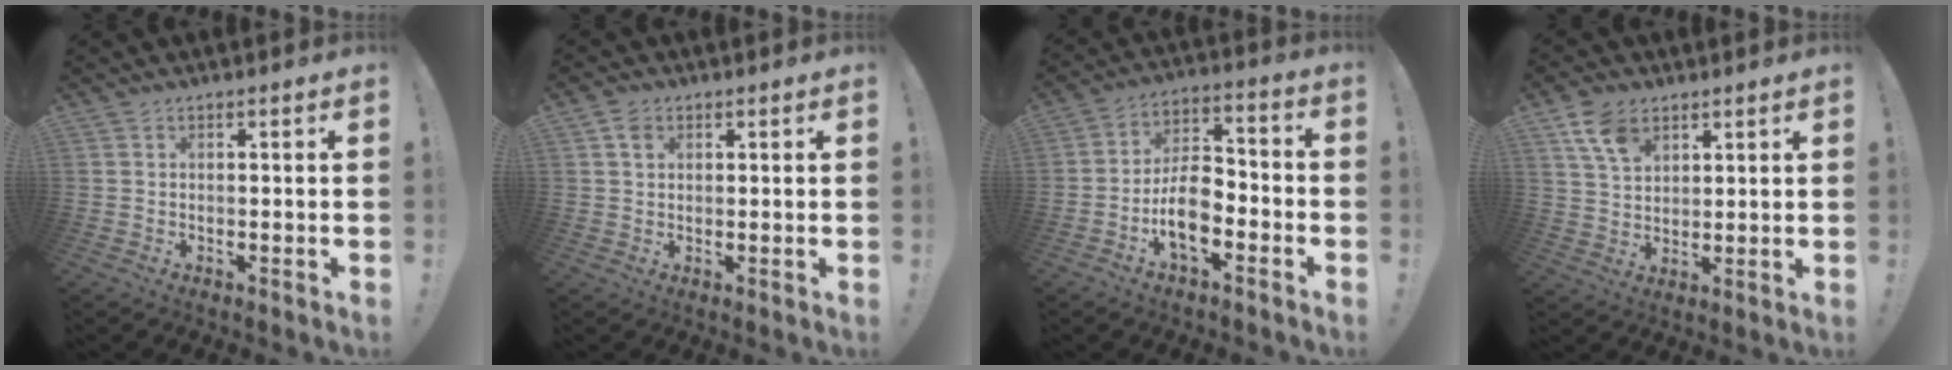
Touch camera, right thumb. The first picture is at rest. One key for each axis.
{"total": 2.7, "fx": 1.2, "fy": 2.0, "fz": 1.3, "tx": -0.019, "ty": 0.001, "tz": 0.021}
{"total": 11.2, "fx": -4.9, "fy": 6.1, "fz": 8.0, "tx": -0.147, "ty": 0.024, "tz": -0.089}
{"total": 8.9, "fx": 5.1, "fy": 5.6, "fz": 4.8, "tx": -0.090, "ty": -0.010, "tz": 0.101}